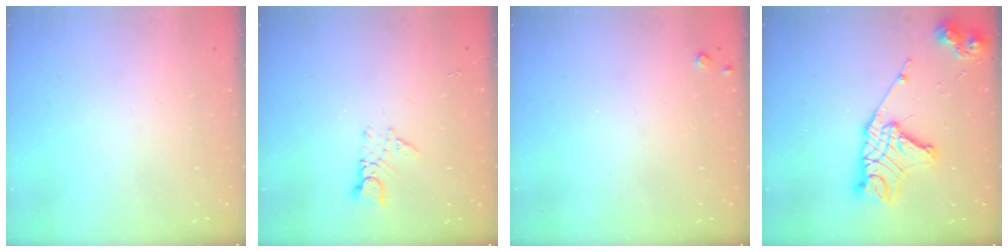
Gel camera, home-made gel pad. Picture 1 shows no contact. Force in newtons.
{"total": 2.4, "press": 2.4, "slide": 0.2}
{"total": 3.2, "press": 3.2, "slide": 0.5}
{"total": 17.9, "press": 17.9, "slide": 1.5}